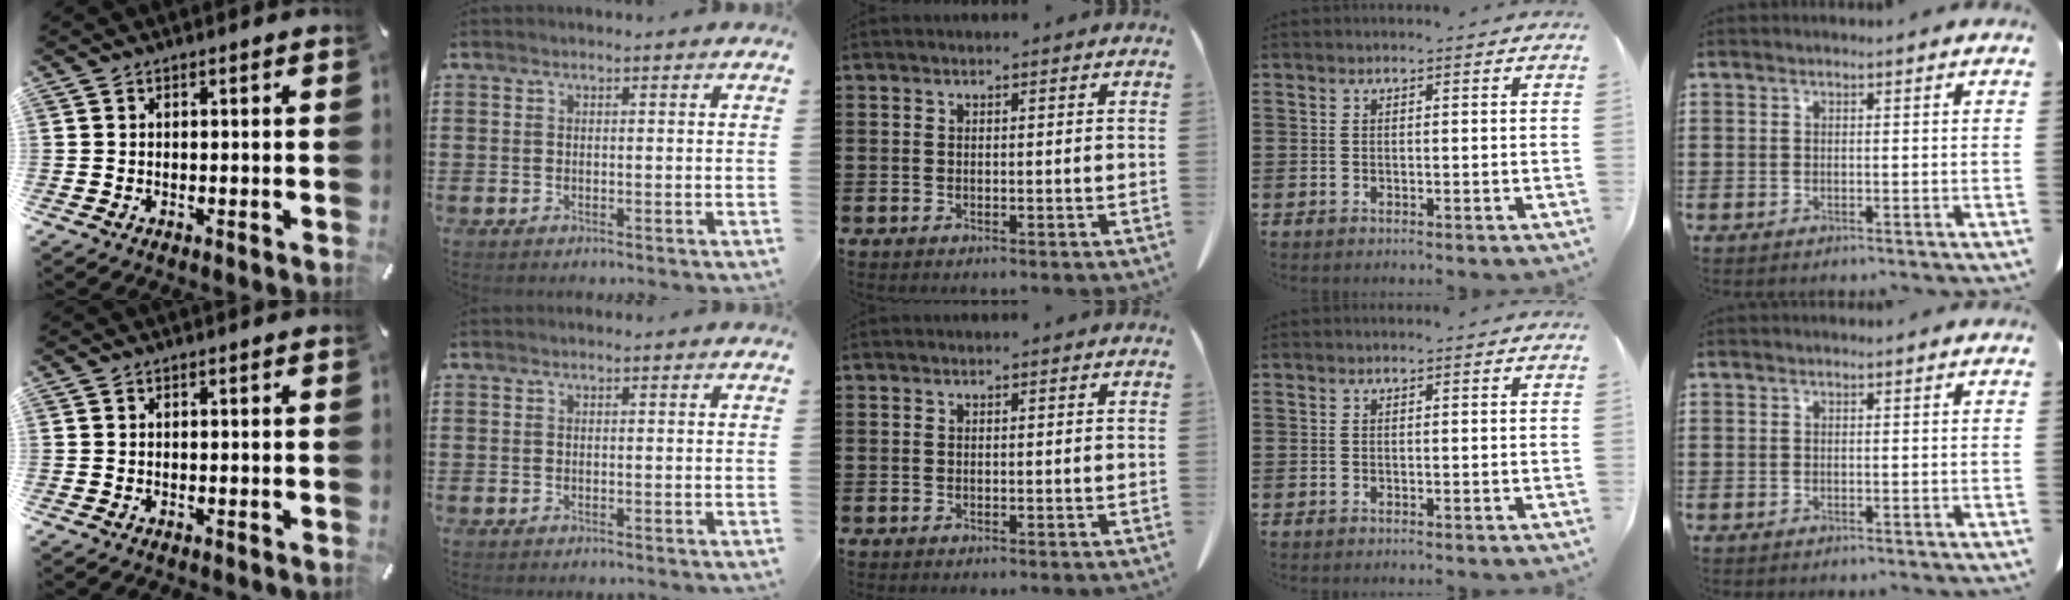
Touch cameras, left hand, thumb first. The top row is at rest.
{}